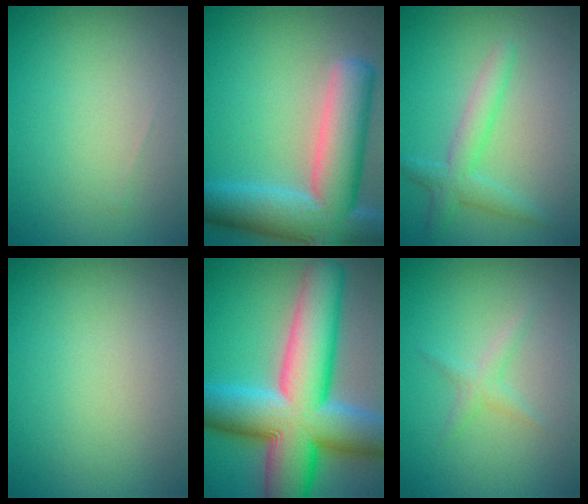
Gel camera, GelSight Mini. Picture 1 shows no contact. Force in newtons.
{"total": 11.0, "press": 11.0, "slide": 0.9}
{"total": 2.7, "press": 2.7, "slide": 0.1}
{"total": 0.0}
{"total": 15.8, "press": 15.8, "slide": 0.6}
{"total": 1.3, "press": 1.3, "slide": 0.0}